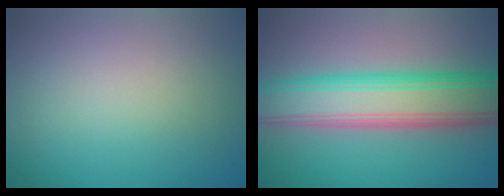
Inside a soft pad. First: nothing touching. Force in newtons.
{"total": 9.2, "press": 9.2, "slide": 0.3}